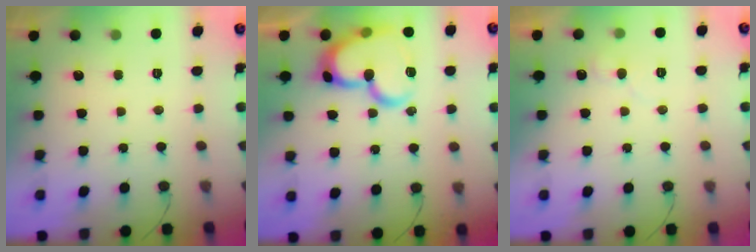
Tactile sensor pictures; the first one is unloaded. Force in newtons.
{"total": 20.6, "press": 20.4, "slide": 2.6}
{"total": 4.5, "press": 4.5, "slide": 0.5}